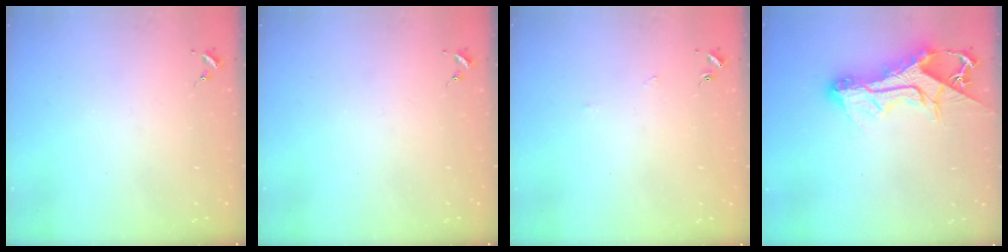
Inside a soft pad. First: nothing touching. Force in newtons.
{"total": 0.0}
{"total": 3.1, "press": 3.1, "slide": 0.4}
{"total": 16.2, "press": 16.1, "slide": 1.6}